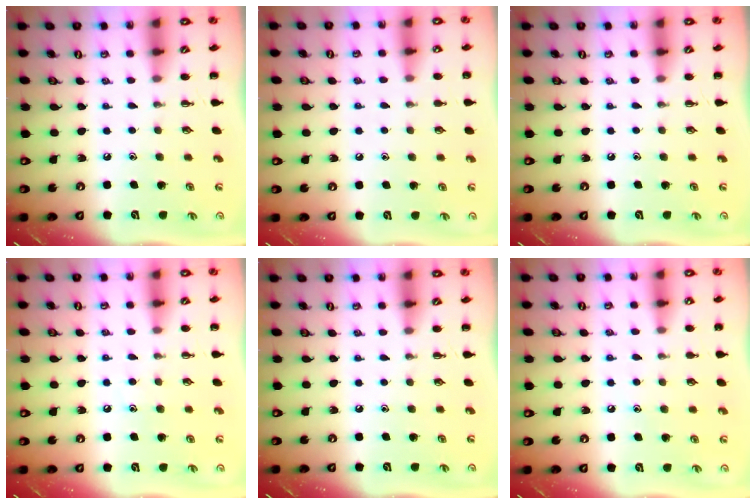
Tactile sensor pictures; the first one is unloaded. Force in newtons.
{"total": 5.9, "press": 5.6, "slide": 1.9}
{"total": 0.0}
{"total": 5.4, "press": 5.1, "slide": 1.5}
{"total": 0.0}
{"total": 6.6, "press": 6.3, "slide": 2.0}